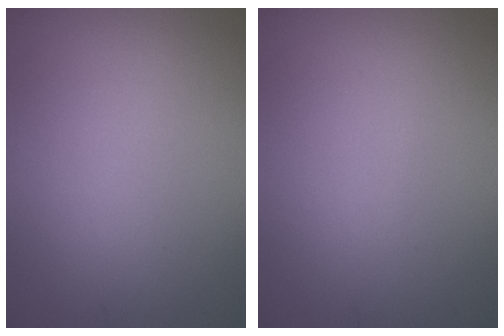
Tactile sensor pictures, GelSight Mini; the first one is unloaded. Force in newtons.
{"total": 0.0}